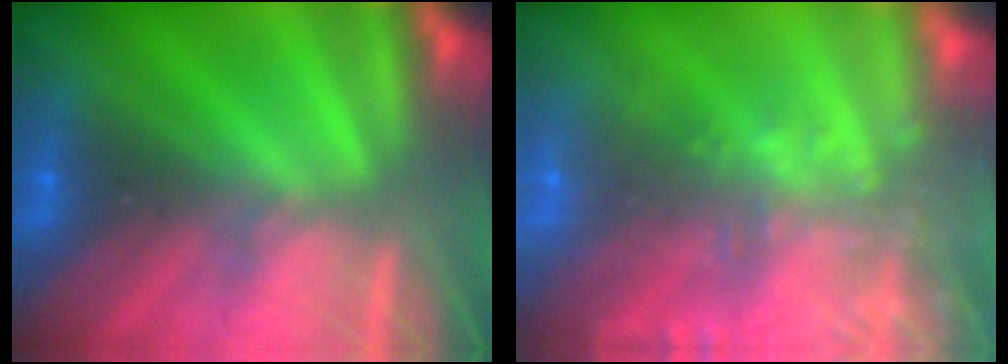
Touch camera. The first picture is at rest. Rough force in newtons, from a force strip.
{"total": 6.4}